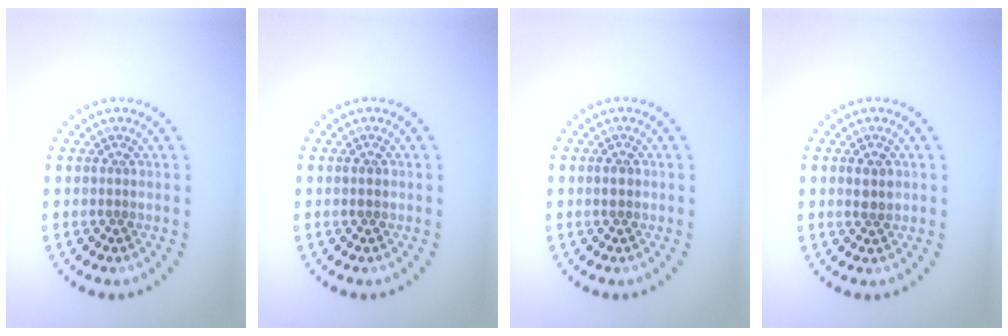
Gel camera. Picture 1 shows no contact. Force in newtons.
{"total": 0.8, "press": 0.8, "slide": 0.1}
{"total": 1.1, "press": 1.1, "slide": 0.1}
{"total": 1.6, "press": 1.6, "slide": 0.3}